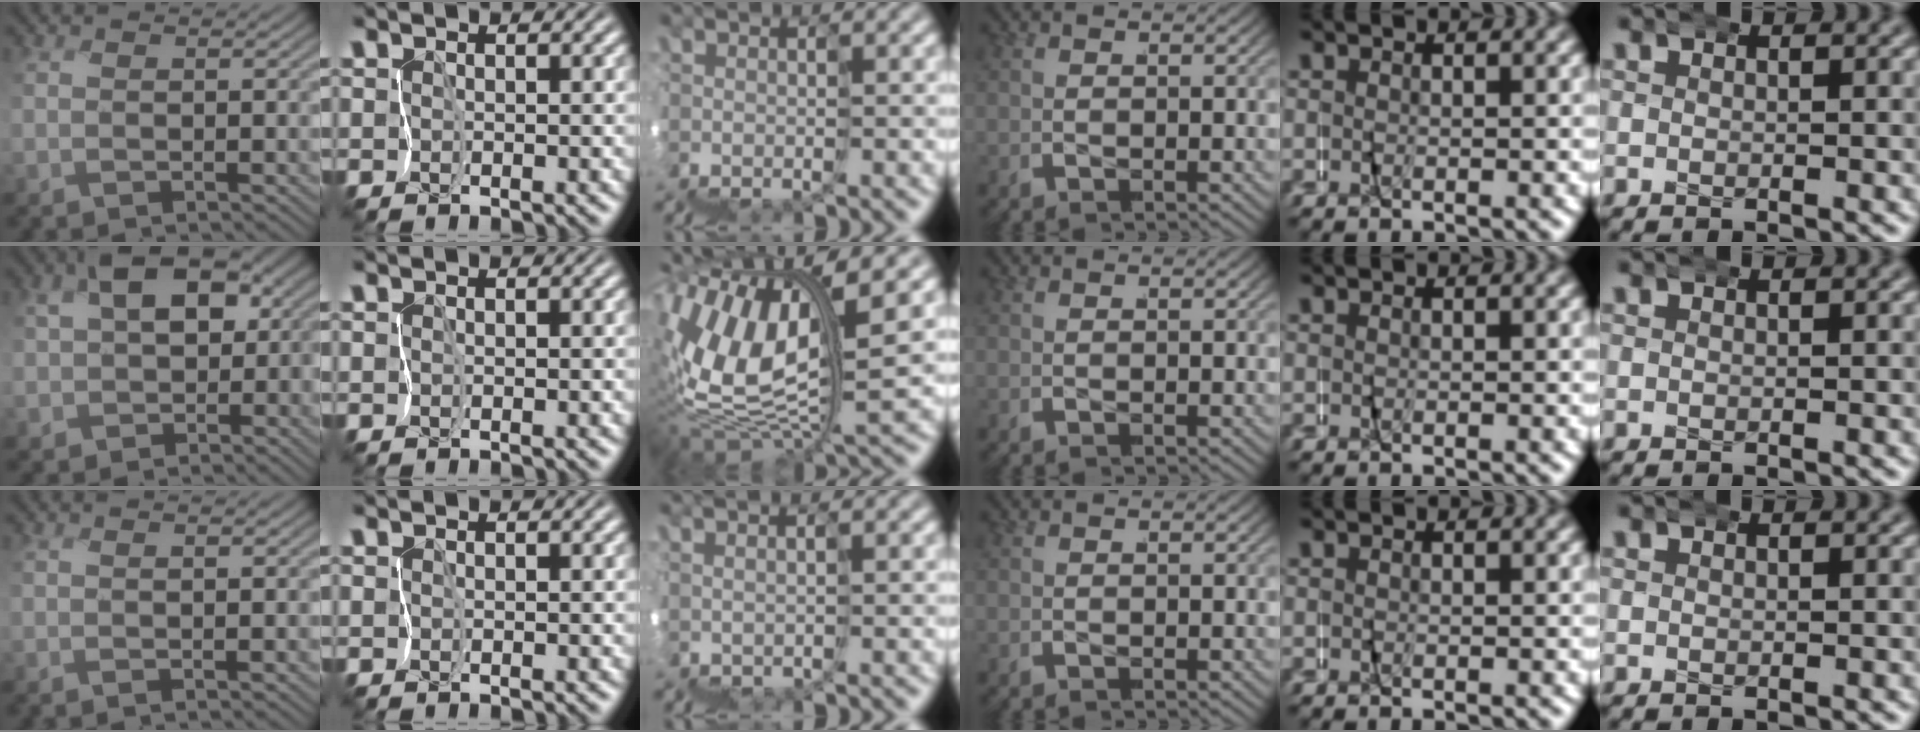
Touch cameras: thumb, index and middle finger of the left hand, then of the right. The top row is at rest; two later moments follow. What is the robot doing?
{"motion": "wrap", "object": "netting"}